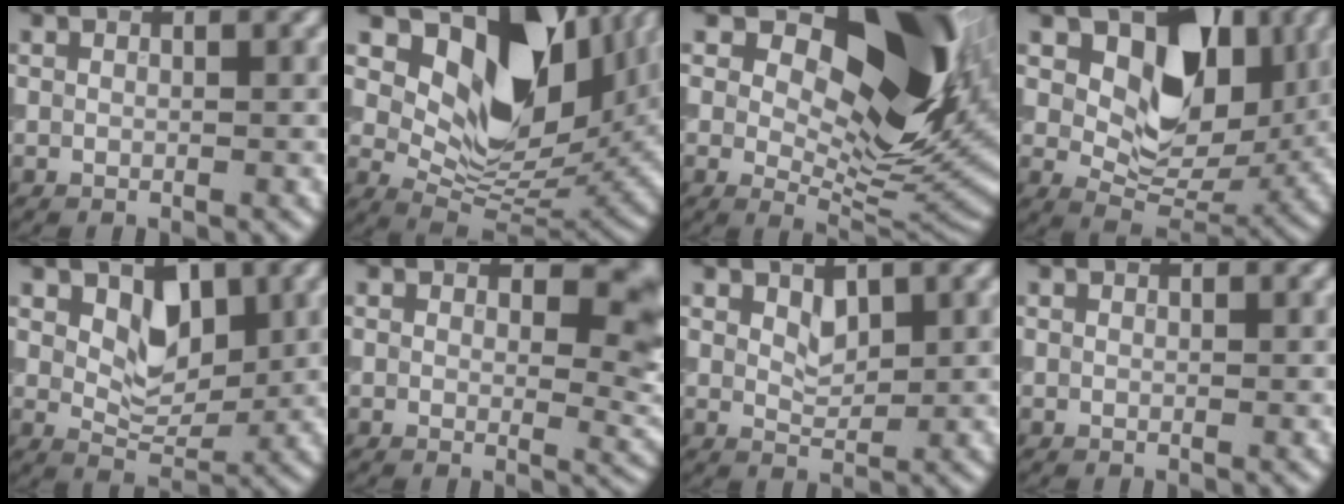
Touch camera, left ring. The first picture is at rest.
{"total": 12.8, "force": [5.0, 7.4, 9.2], "torque": [-0.142, -0.011, 0.096]}
{"total": 13.9, "force": [5.0, 7.0, 11.0], "torque": [-0.139, 0.002, 0.081]}
{"total": 9.3, "force": [2.8, 6.1, 6.4], "torque": [-0.093, -0.014, 0.038]}
{"total": 3.9, "force": [1.5, 2.4, 2.7], "torque": [-0.046, -0.008, 0.024]}
{"total": 5.5, "force": [1.6, 3.2, 4.2], "torque": [-0.040, -0.008, 0.022]}
{"total": 1.7, "force": [0.9, 0.9, 1.0], "torque": [-0.017, -0.005, 0.022]}
{"total": 0.0}